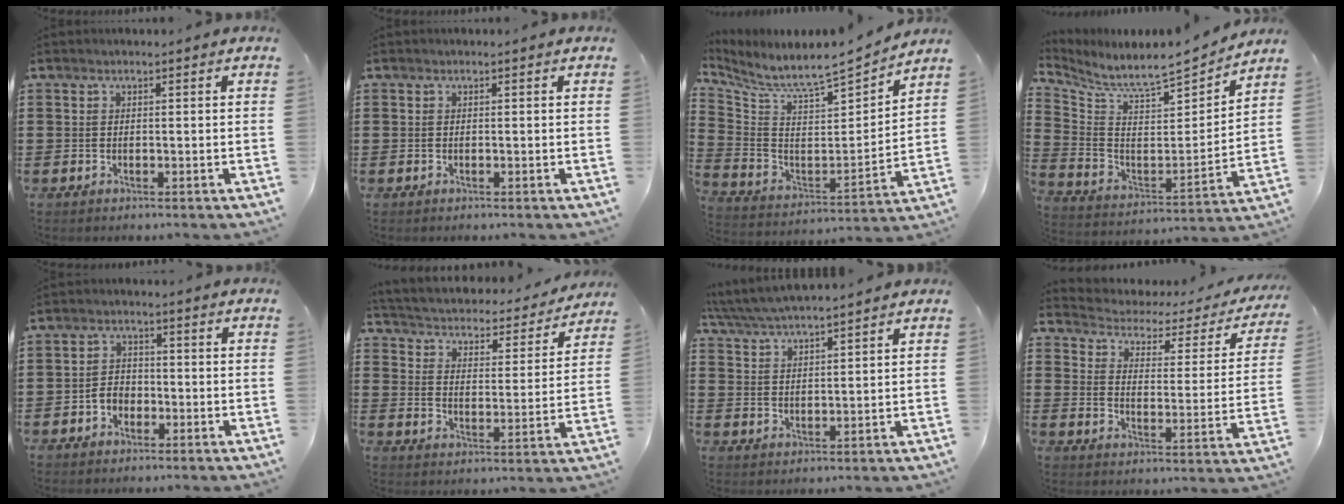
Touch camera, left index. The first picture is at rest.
{"total": 0.0}
{"total": 5.8, "force": [5.5, 0.0, 1.9], "torque": [-0.069, -0.062, 0.083]}
{"total": 6.7, "force": [6.4, 0.3, 2.1], "torque": [-0.076, -0.060, 0.102]}
{"total": 2.9, "force": [-1.4, 2.2, 1.3], "torque": [-0.030, 0.005, -0.029]}
{"total": 2.4, "force": [2.4, 0.3, 0.4], "torque": [-0.026, -0.027, 0.029]}
{"total": 4.4, "force": [4.3, 0.0, 1.2], "torque": [-0.038, -0.020, 0.076]}
{"total": 2.3, "force": [1.9, 1.0, 0.9], "torque": [-0.035, -0.018, 0.022]}